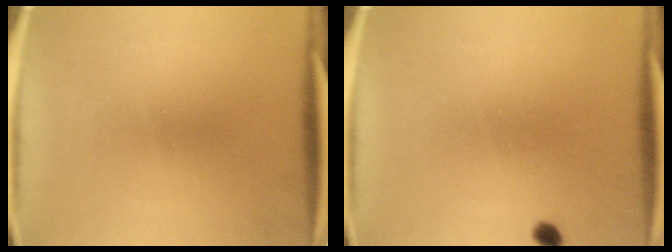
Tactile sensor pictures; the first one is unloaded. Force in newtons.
{"total": 1.3}